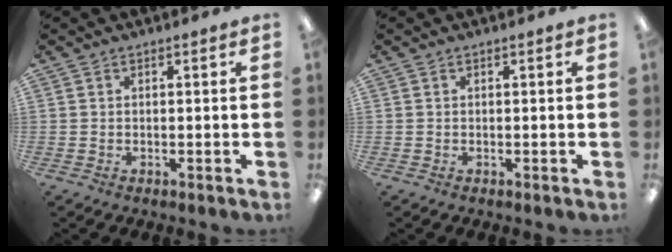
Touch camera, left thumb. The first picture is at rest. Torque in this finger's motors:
{"motor_torque": [-0.02, 0.00, -0.15, 0.15, 0.01]}